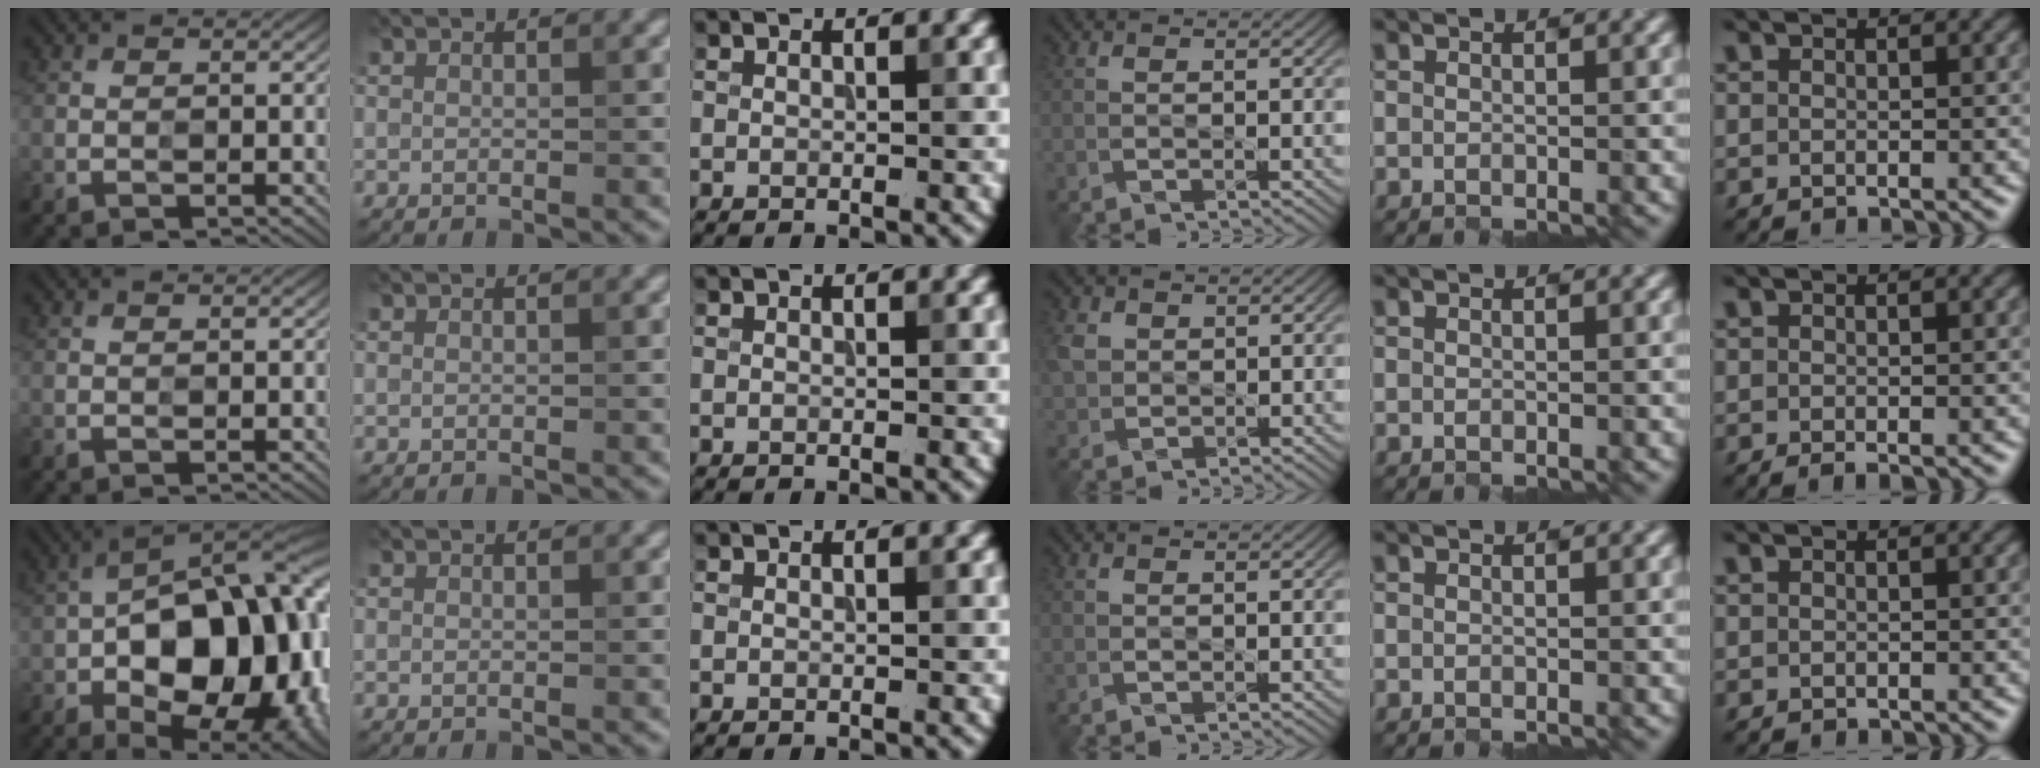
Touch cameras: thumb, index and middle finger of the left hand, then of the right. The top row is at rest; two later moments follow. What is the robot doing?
{"motion": "close", "object": "jewelry box"}